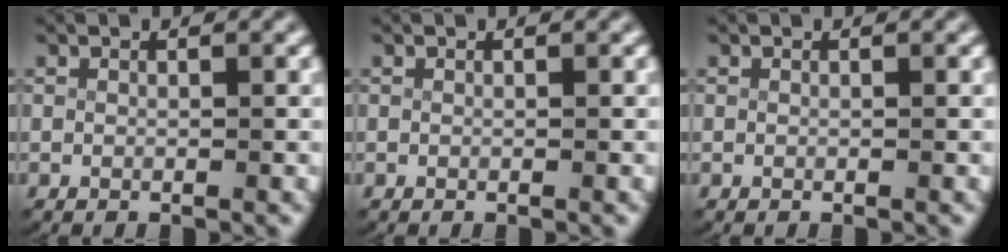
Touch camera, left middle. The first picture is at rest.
{"total": 0.0}
{"total": 0.0}